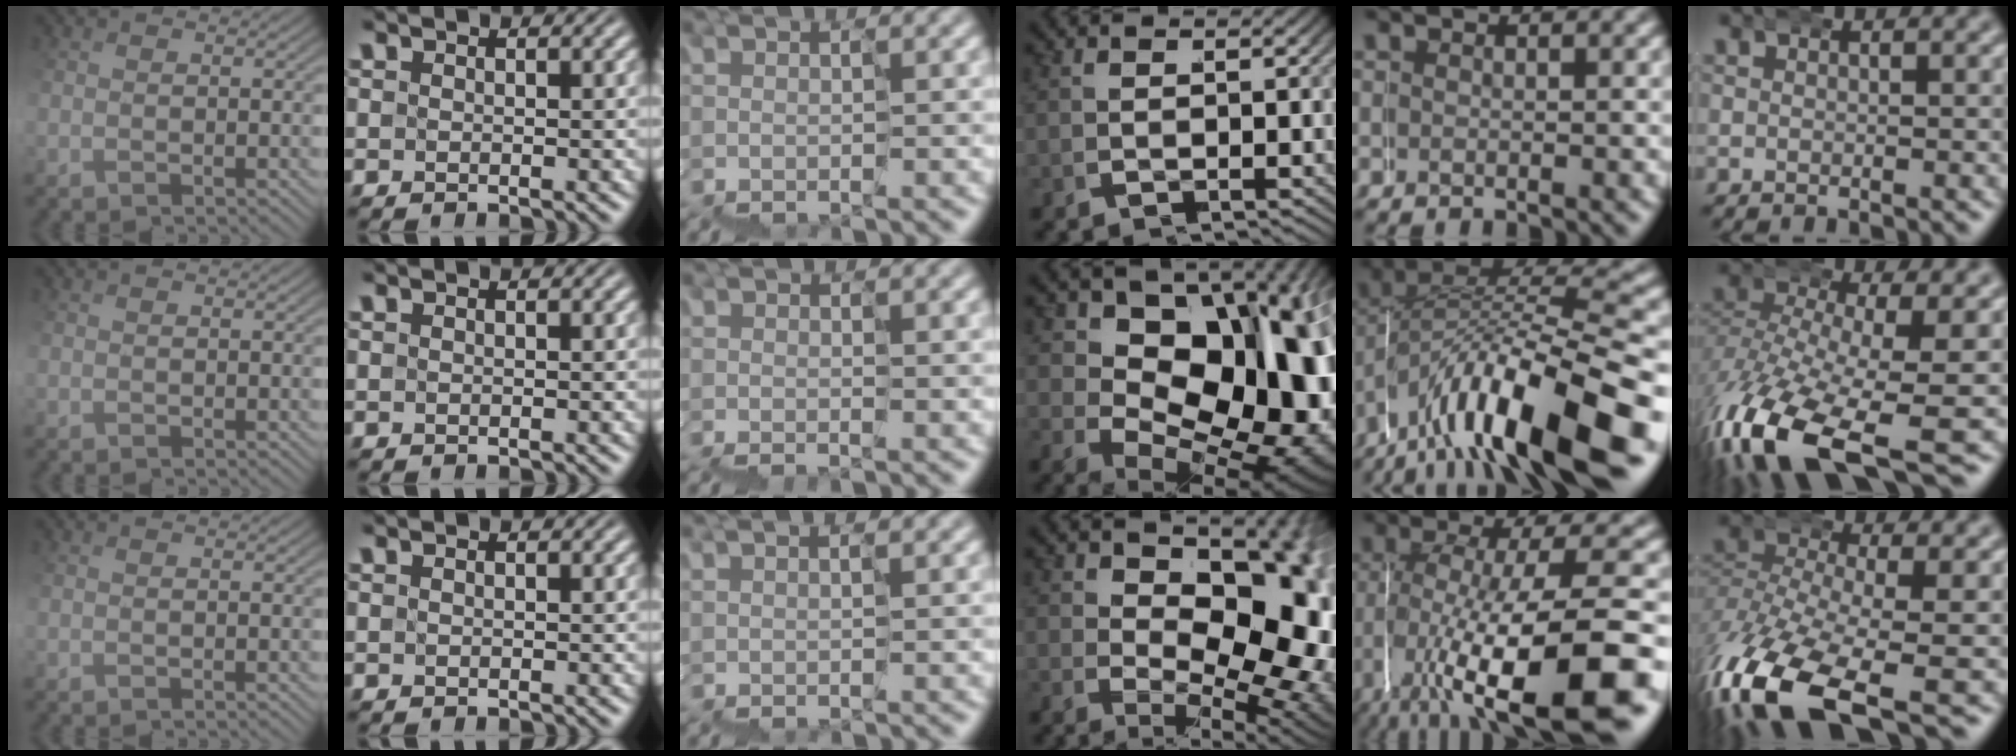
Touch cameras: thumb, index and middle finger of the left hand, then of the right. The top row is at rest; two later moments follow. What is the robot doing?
{"motion": "wrap", "object": "duck tape"}